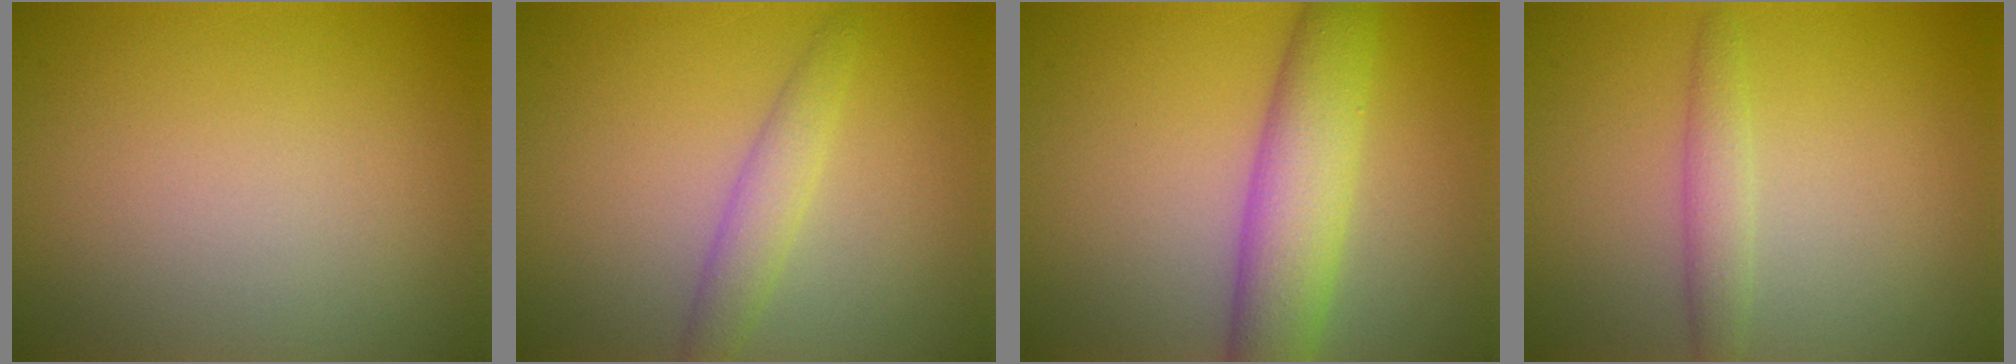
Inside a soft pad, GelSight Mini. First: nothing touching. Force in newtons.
{"total": 2.3, "press": 2.3, "slide": 0.1}
{"total": 6.3, "press": 6.3, "slide": 0.2}
{"total": 1.9, "press": 1.9, "slide": 0.1}